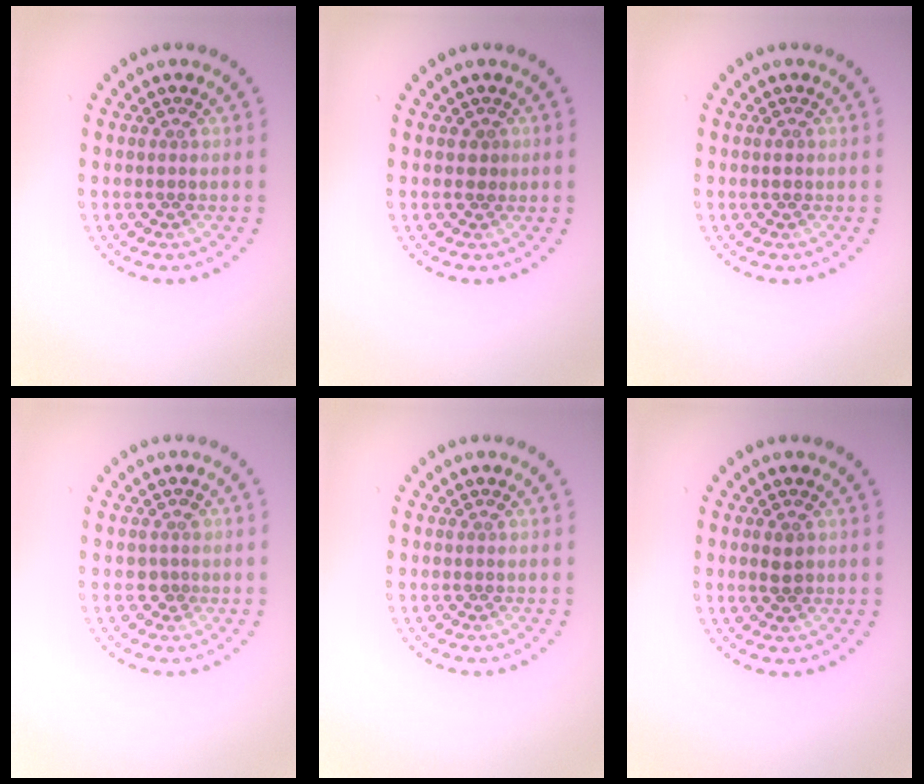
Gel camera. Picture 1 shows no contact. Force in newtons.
{"total": 0.7, "press": 0.6, "slide": 0.4}
{"total": 0.8, "press": 0.8, "slide": 0.1}
{"total": 1.1, "press": 0.8, "slide": 0.7}
{"total": 0.0}
{"total": 1.6, "press": 1.6, "slide": 0.1}